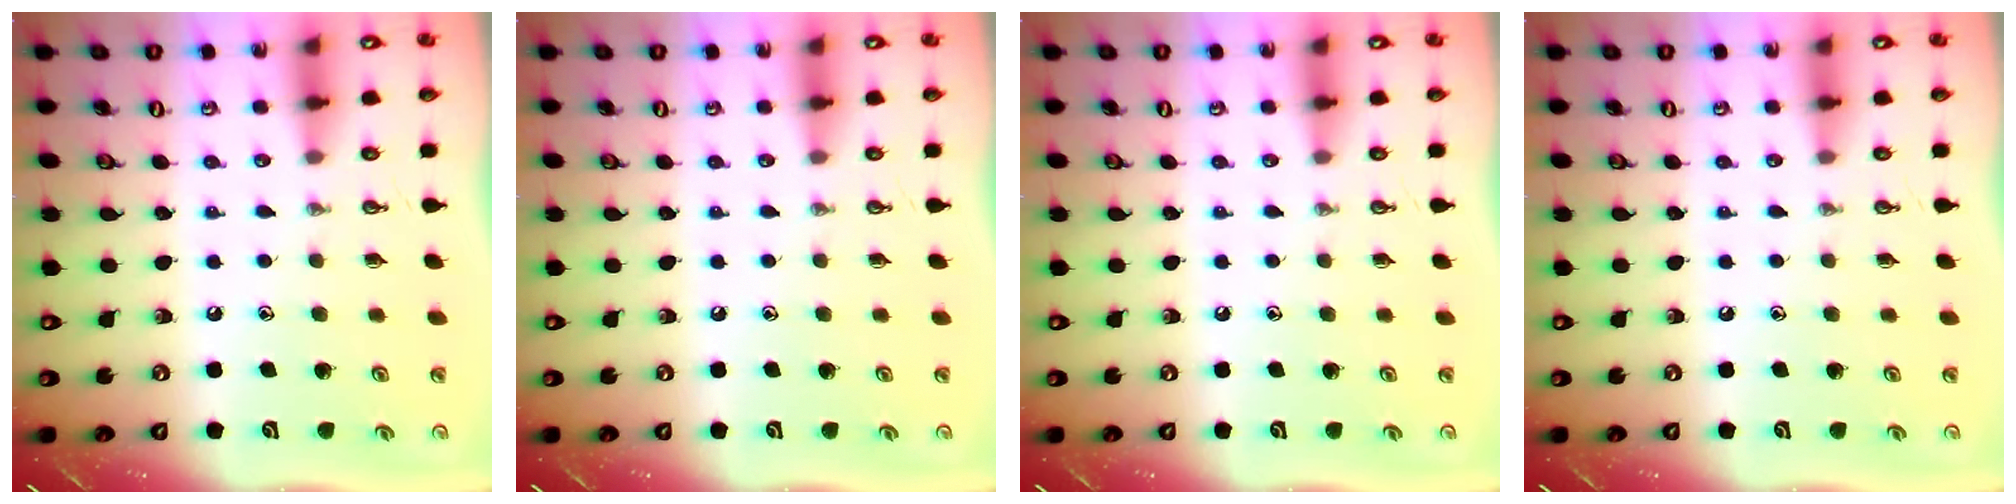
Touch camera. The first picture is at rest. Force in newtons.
{"total": 0.0}
{"total": 0.0}
{"total": 0.0}